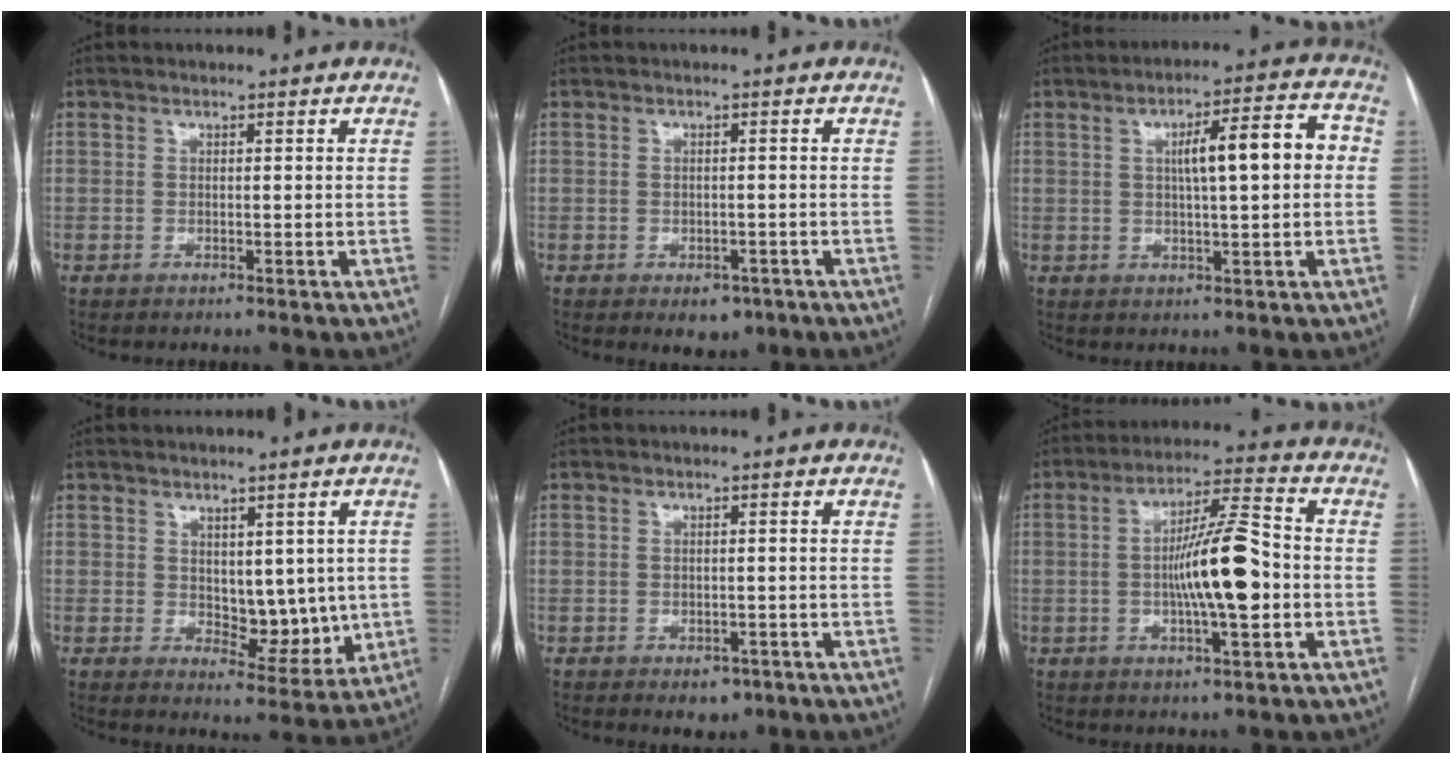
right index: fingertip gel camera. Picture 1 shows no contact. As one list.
[{"total": 3.3, "force": [-1.9, 2.1, 1.7], "torque": [-0.012, 0.001, -0.013]}, {"total": 9.5, "force": [1.0, 1.6, 9.3], "torque": [-0.136, 0.029, 0.018]}, {"total": 3.4, "force": [0.5, 2.0, 2.7], "torque": [-0.034, -0.009, 0.014]}, {"total": 2.8, "force": [-1.5, 1.8, 1.5], "torque": [-0.009, 0.001, -0.009]}, {"total": 12.1, "force": [-1.3, 1.7, 11.9], "torque": [-0.207, 0.011, -0.023]}]